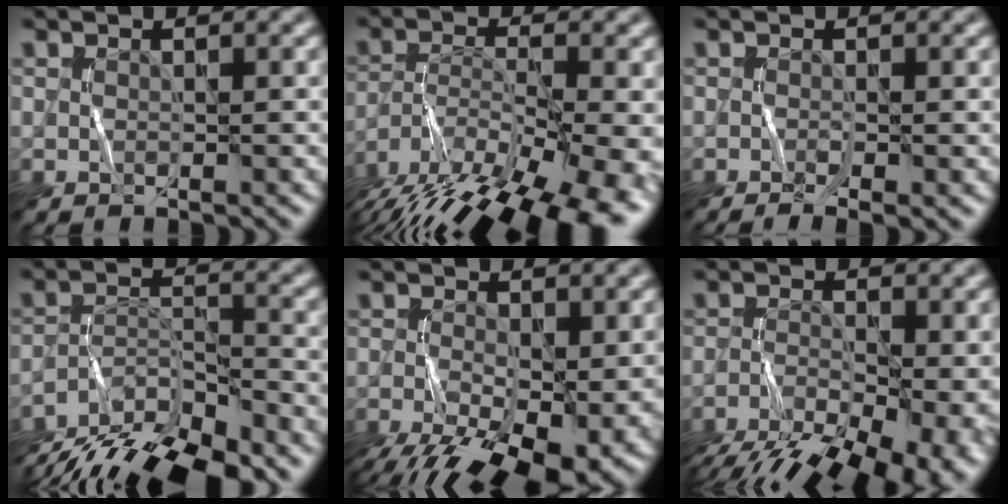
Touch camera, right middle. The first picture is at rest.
{"total": 17.1, "force": [-12.5, 5.9, 10.0], "torque": [-0.179, -0.039, -0.180]}
{"total": 1.5, "force": [-0.7, 0.1, 1.3], "torque": [-0.023, -0.004, -0.012]}
{"total": 10.9, "force": [-9.3, 2.9, 4.9], "torque": [-0.080, -0.011, -0.158]}
{"total": 13.2, "force": [-6.1, 5.9, 10.1], "torque": [-0.175, -0.032, -0.088]}
{"total": 12.8, "force": [-8.0, 5.4, 8.5], "torque": [-0.128, -0.044, -0.114]}